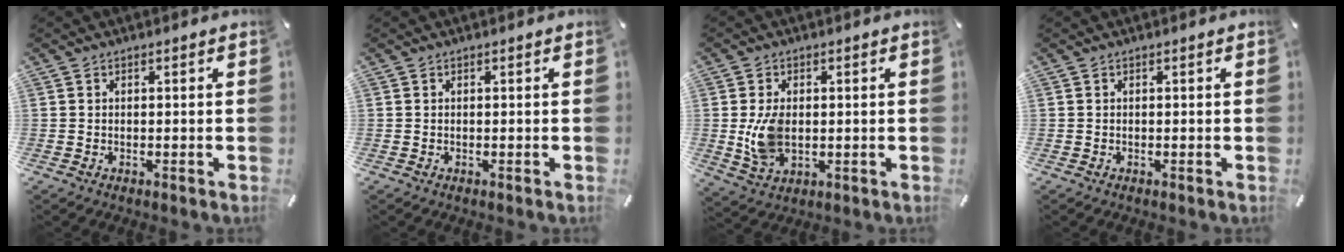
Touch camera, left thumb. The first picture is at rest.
{"total": 0.0}
{"total": 8.4, "force": [0.1, 5.7, 6.3], "torque": [-0.128, -0.008, -0.001]}
{"total": 0.0}